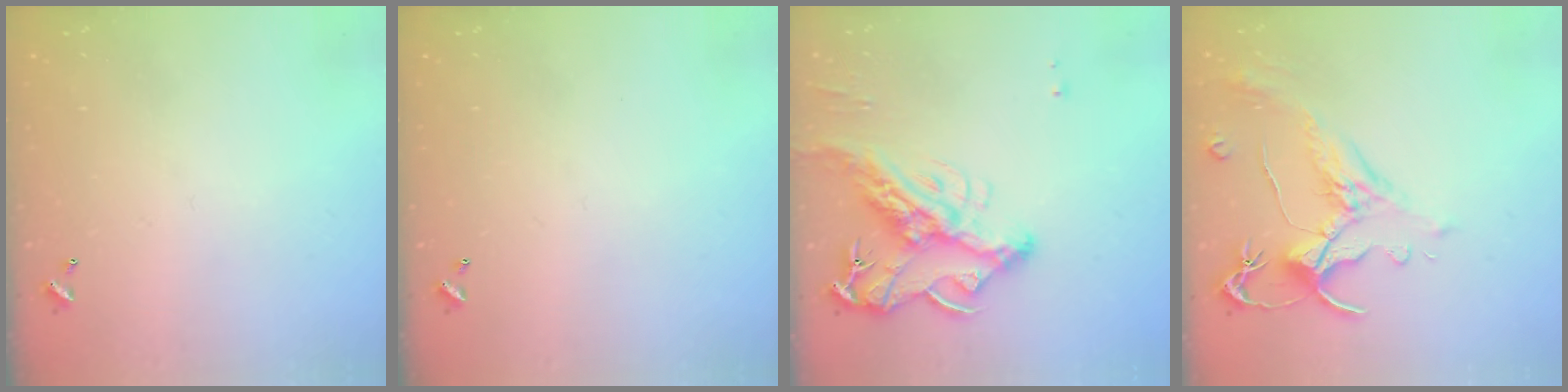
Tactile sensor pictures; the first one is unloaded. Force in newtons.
{"total": 0.0}
{"total": 16.1, "press": 16.0, "slide": 2.4}
{"total": 1.6, "press": 1.1, "slide": 1.2}